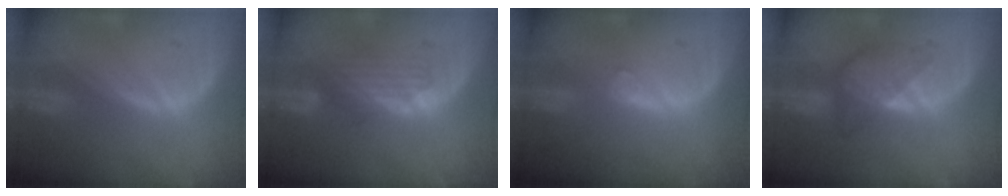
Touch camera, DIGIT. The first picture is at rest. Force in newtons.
{"total": 4.3, "press": 3.8, "slide": 2.1}
{"total": 1.5, "press": 1.5, "slide": 0.2}
{"total": 5.0, "press": 5.0, "slide": 0.1}